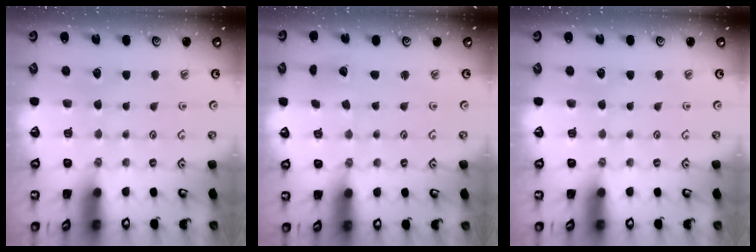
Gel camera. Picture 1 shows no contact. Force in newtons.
{"total": 2.0, "press": 2.0, "slide": 0.1}
{"total": 0.0}